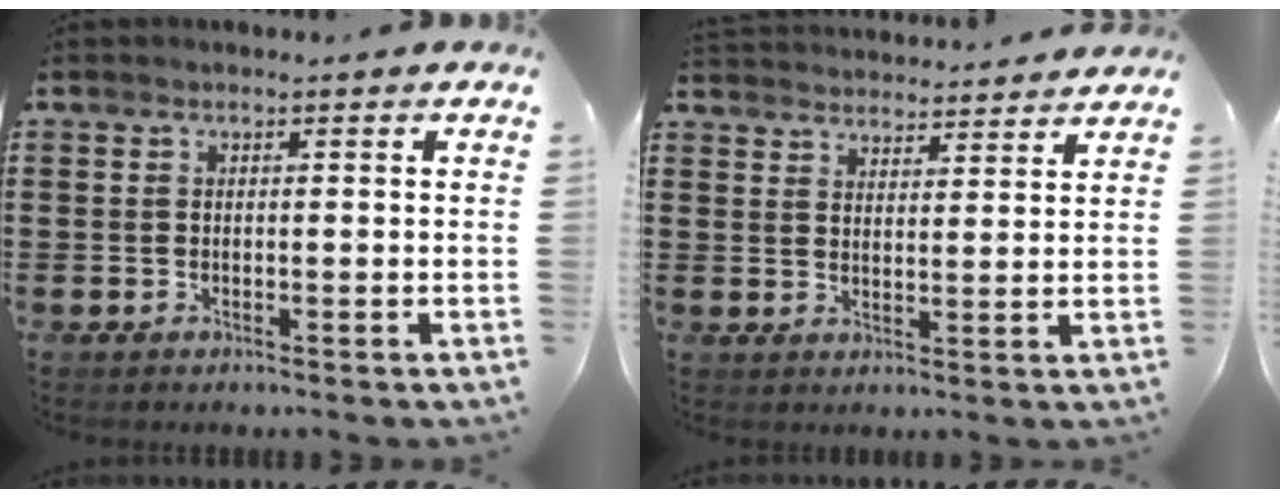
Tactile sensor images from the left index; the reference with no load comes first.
{"total": 3.7, "force": [3.7, 0.1, -0.3], "torque": [-0.008, -0.019, 0.067]}